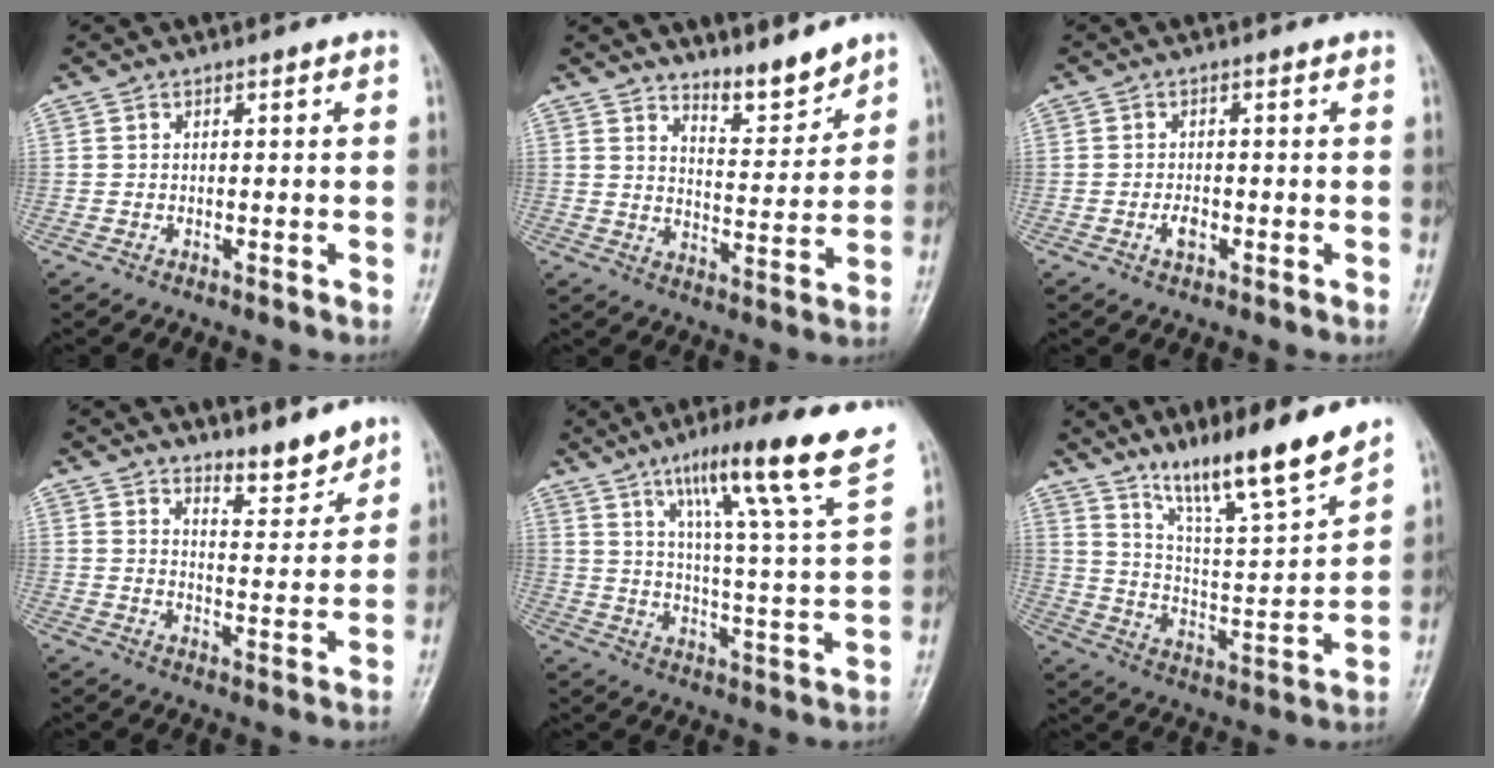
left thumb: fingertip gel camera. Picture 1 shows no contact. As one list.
[{"total": 6.7, "force": [6.2, 1.1, 2.3], "torque": [-0.023, -0.064, 0.109]}, {"total": 2.0, "force": [-0.7, 1.1, 1.5], "torque": [-0.024, 0.002, -0.014]}, {"total": 5.9, "force": [5.3, 1.4, 2.1], "torque": [-0.019, -0.054, 0.090]}, {"total": 20.8, "force": [12.7, 1.2, 16.4], "torque": [-0.229, -0.046, 0.187]}, {"total": 15.9, "force": [12.4, 1.4, 9.9], "torque": [-0.147, -0.078, 0.221]}]